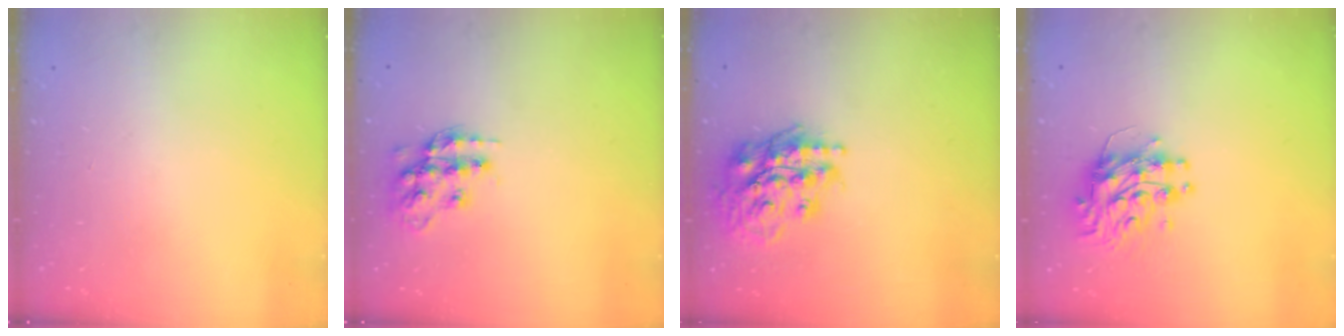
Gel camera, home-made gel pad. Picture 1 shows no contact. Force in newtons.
{"total": 14.0, "press": 14.0, "slide": 0.6}
{"total": 18.3, "press": 18.1, "slide": 2.6}
{"total": 10.4, "press": 10.4, "slide": 1.0}